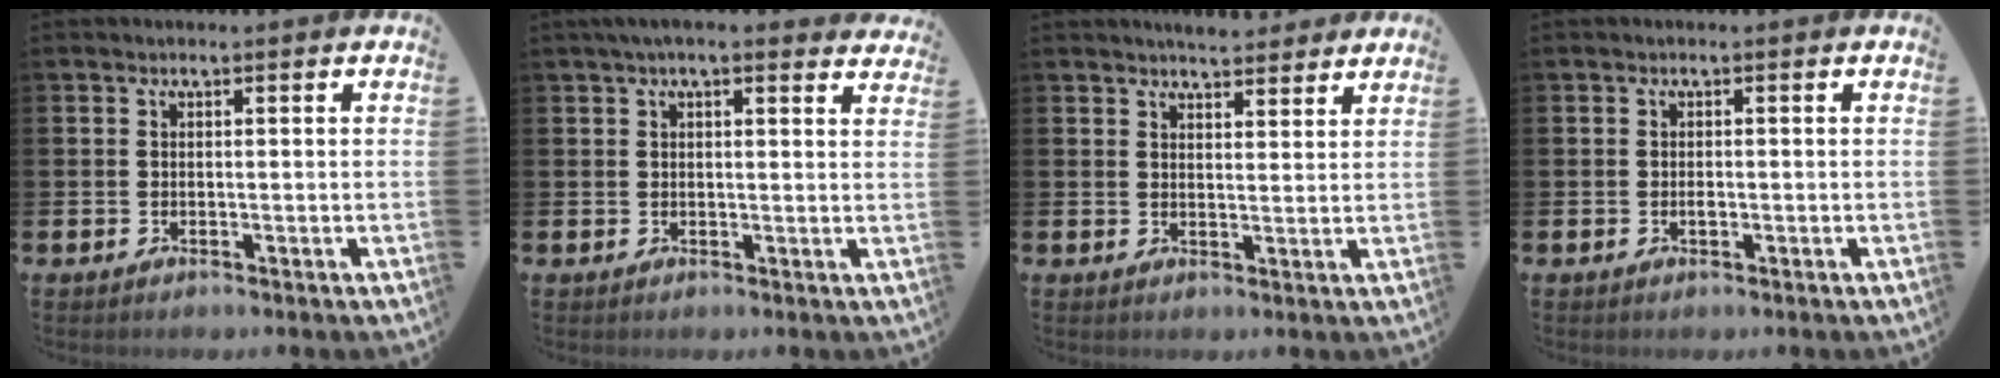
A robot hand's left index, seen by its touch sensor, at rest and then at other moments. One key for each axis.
{"total": 3.1, "fx": 2.8, "fy": 0.5, "fz": 1.3, "tx": -0.031, "ty": -0.004, "tz": 0.050}
{"total": 4.1, "fx": 4.1, "fy": 0.5, "fz": 0.0, "tx": 0.002, "ty": -0.022, "tz": 0.074}
{"total": 0.8, "fx": -0.1, "fy": 0.4, "fz": 0.7, "tx": -0.013, "ty": -0.001, "tz": -0.003}